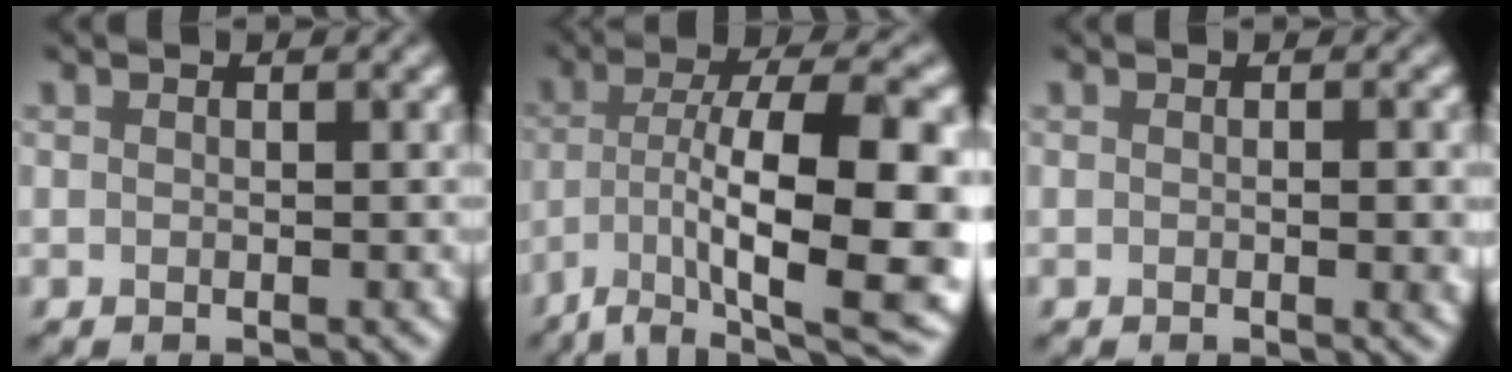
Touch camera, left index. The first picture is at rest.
{"total": 13.3, "force": [-4.9, 4.3, 11.6], "torque": [-0.182, -0.003, -0.064]}
{"total": 1.8, "force": [-0.5, 0.2, 1.7], "torque": [-0.018, 0.004, 0.005]}